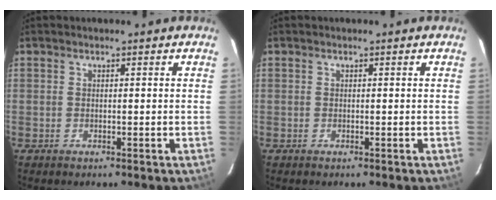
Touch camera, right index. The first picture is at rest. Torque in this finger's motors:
{"motor_torque": [0.00, 0.00, 0.01, 0.00]}